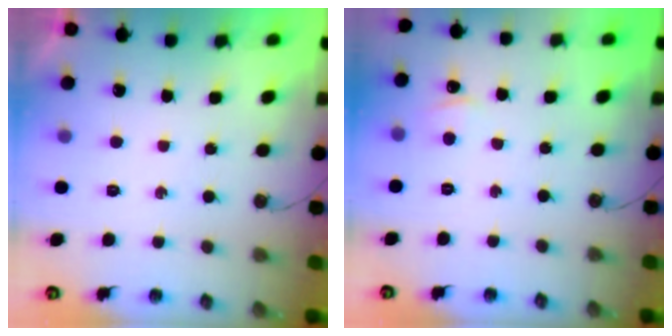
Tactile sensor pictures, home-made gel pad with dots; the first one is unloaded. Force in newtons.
{"total": 2.4, "press": 2.4, "slide": 0.4}